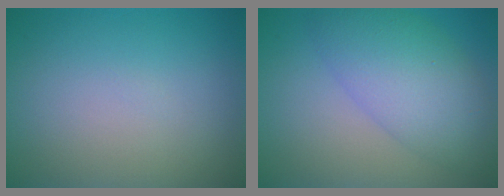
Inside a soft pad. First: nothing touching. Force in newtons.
{"total": 4.8, "press": 4.8, "slide": 0.2}